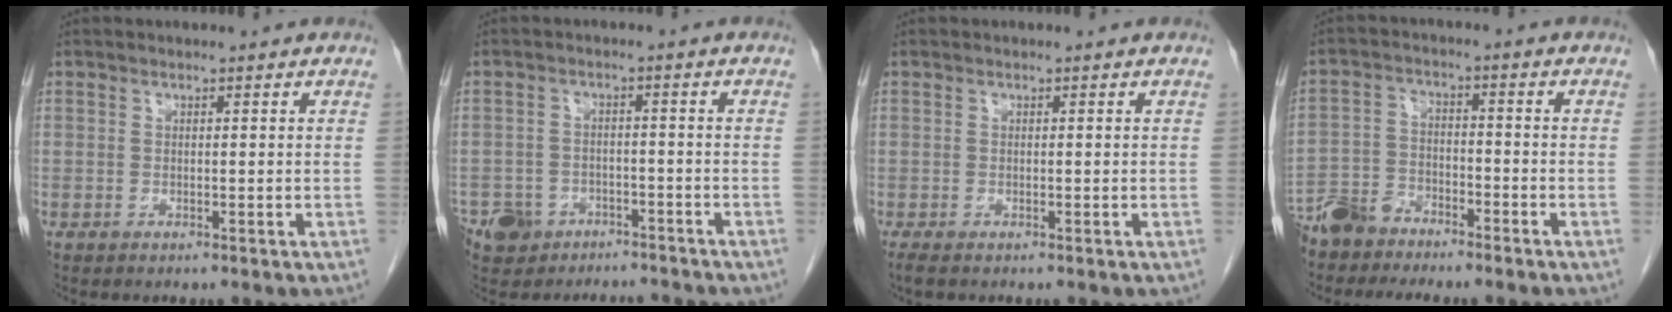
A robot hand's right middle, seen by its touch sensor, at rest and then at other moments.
{"total": 7.3, "force": [-5.7, 4.3, 1.3], "torque": [-0.025, 0.011, -0.084]}
{"total": 1.9, "force": [-1.5, 0.6, 1.0], "torque": [-0.019, -0.006, -0.020]}
{"total": 5.7, "force": [-5.2, 1.8, 1.4], "torque": [-0.031, -0.009, -0.102]}